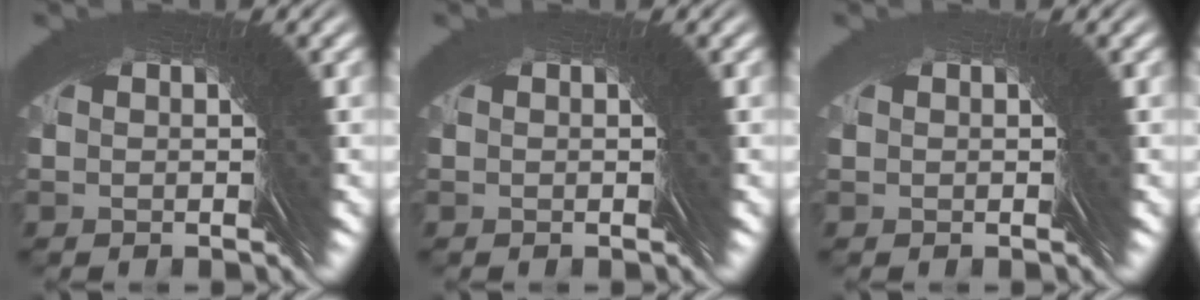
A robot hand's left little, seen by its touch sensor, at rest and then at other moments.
{"total": 0.0}
{"total": 1.4, "force": [0.5, -0.5, -1.2], "torque": [0.022, 0.008, 0.007]}